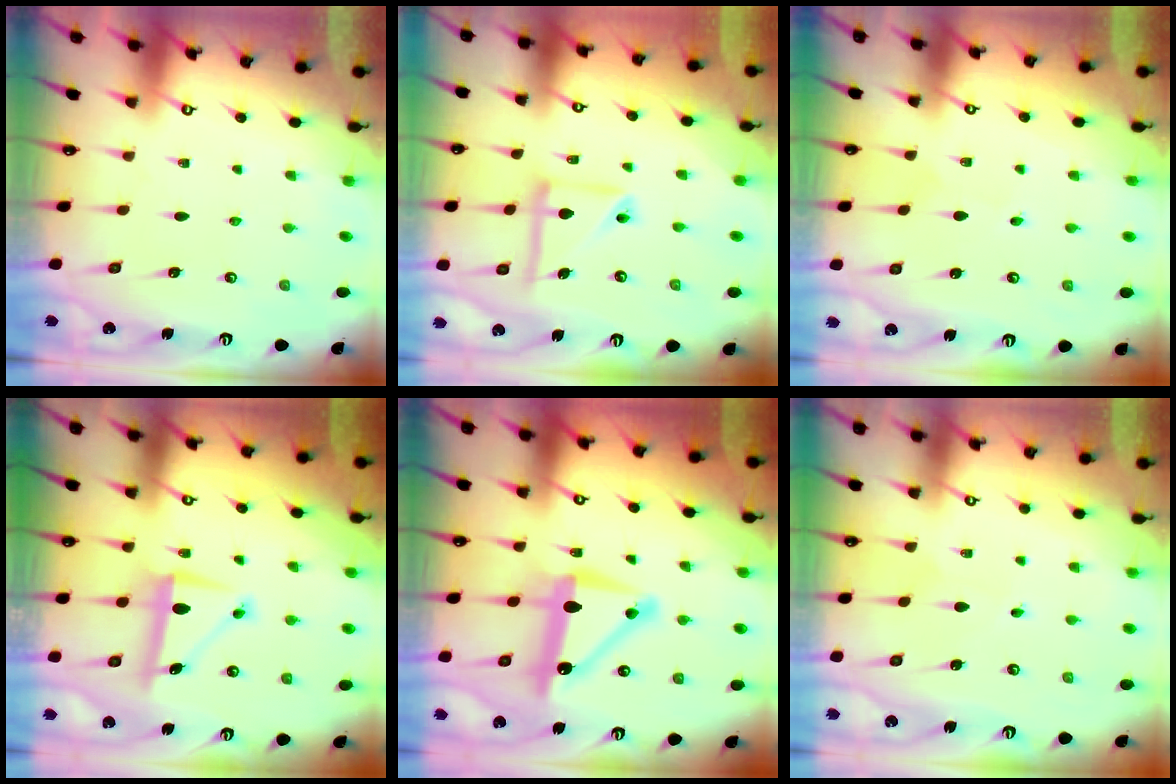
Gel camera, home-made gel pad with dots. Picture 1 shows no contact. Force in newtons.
{"total": 11.8, "press": 11.7, "slide": 1.1}
{"total": 1.5, "press": 1.4, "slide": 0.1}
{"total": 7.6, "press": 7.5, "slide": 1.1}
{"total": 11.1, "press": 11.1, "slide": 0.3}
{"total": 3.1, "press": 3.1, "slide": 0.4}